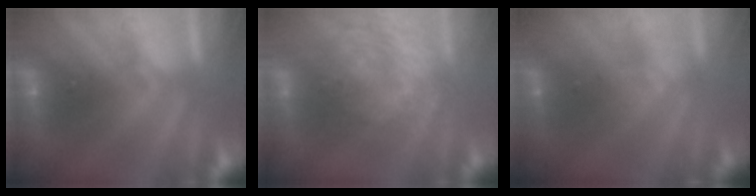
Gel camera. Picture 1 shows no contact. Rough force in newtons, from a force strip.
{"total": 3.6}
{"total": 4.4}